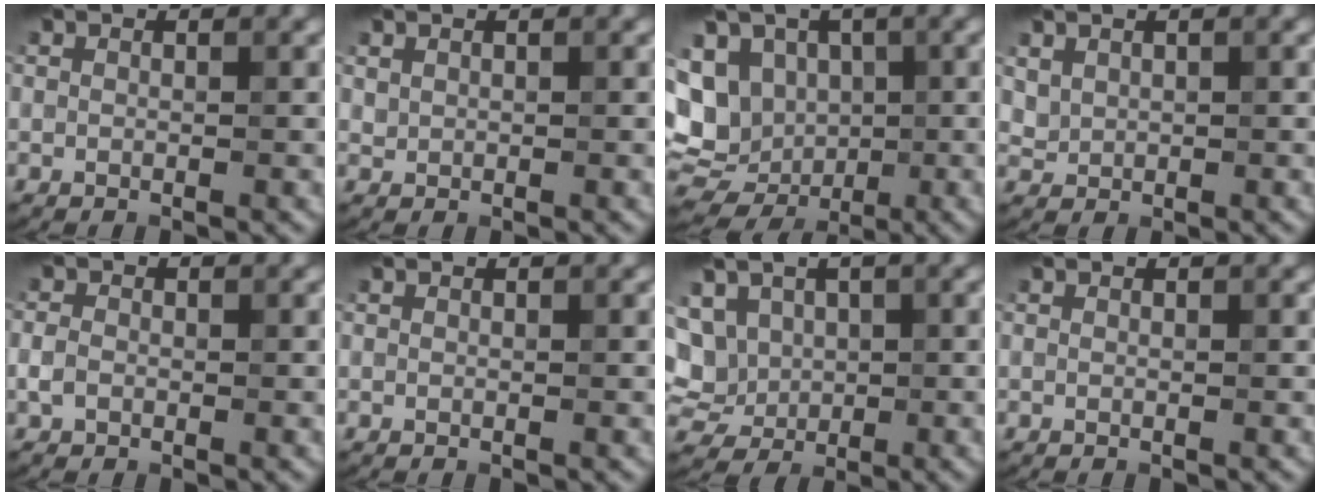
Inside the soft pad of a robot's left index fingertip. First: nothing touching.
{"total": 0.6, "force": [0.4, 0.5, 0.1], "torque": [-0.003, -0.003, 0.011]}
{"total": 12.1, "force": [-0.4, 10.3, 6.4], "torque": [-0.123, 0.004, -0.025]}
{"total": 1.3, "force": [0.7, 1.0, 0.5], "torque": [-0.012, -0.004, 0.019]}
{"total": 1.6, "force": [-0.6, 1.2, 0.8], "torque": [-0.013, -0.002, -0.018]}
{"total": 0.0}
{"total": 8.2, "force": [1.2, 6.7, 4.5], "torque": [-0.104, 0.025, 0.007]}
{"total": 0.0}